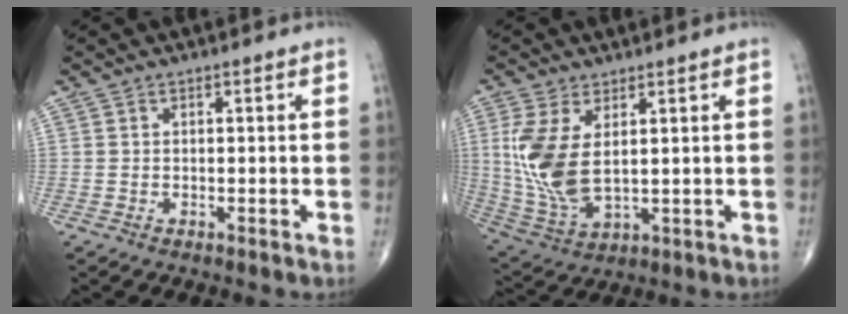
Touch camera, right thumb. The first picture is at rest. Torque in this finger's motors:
{"motor_torque": [1.32, 2.06, 1.60, 0.52, 0.18]}